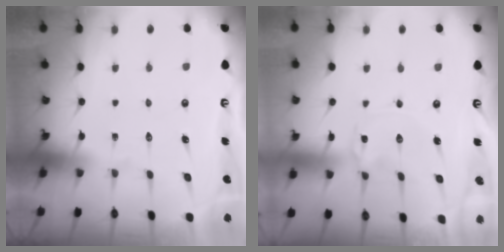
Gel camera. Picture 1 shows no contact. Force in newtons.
{"total": 1.5, "press": 1.5, "slide": 0.2}